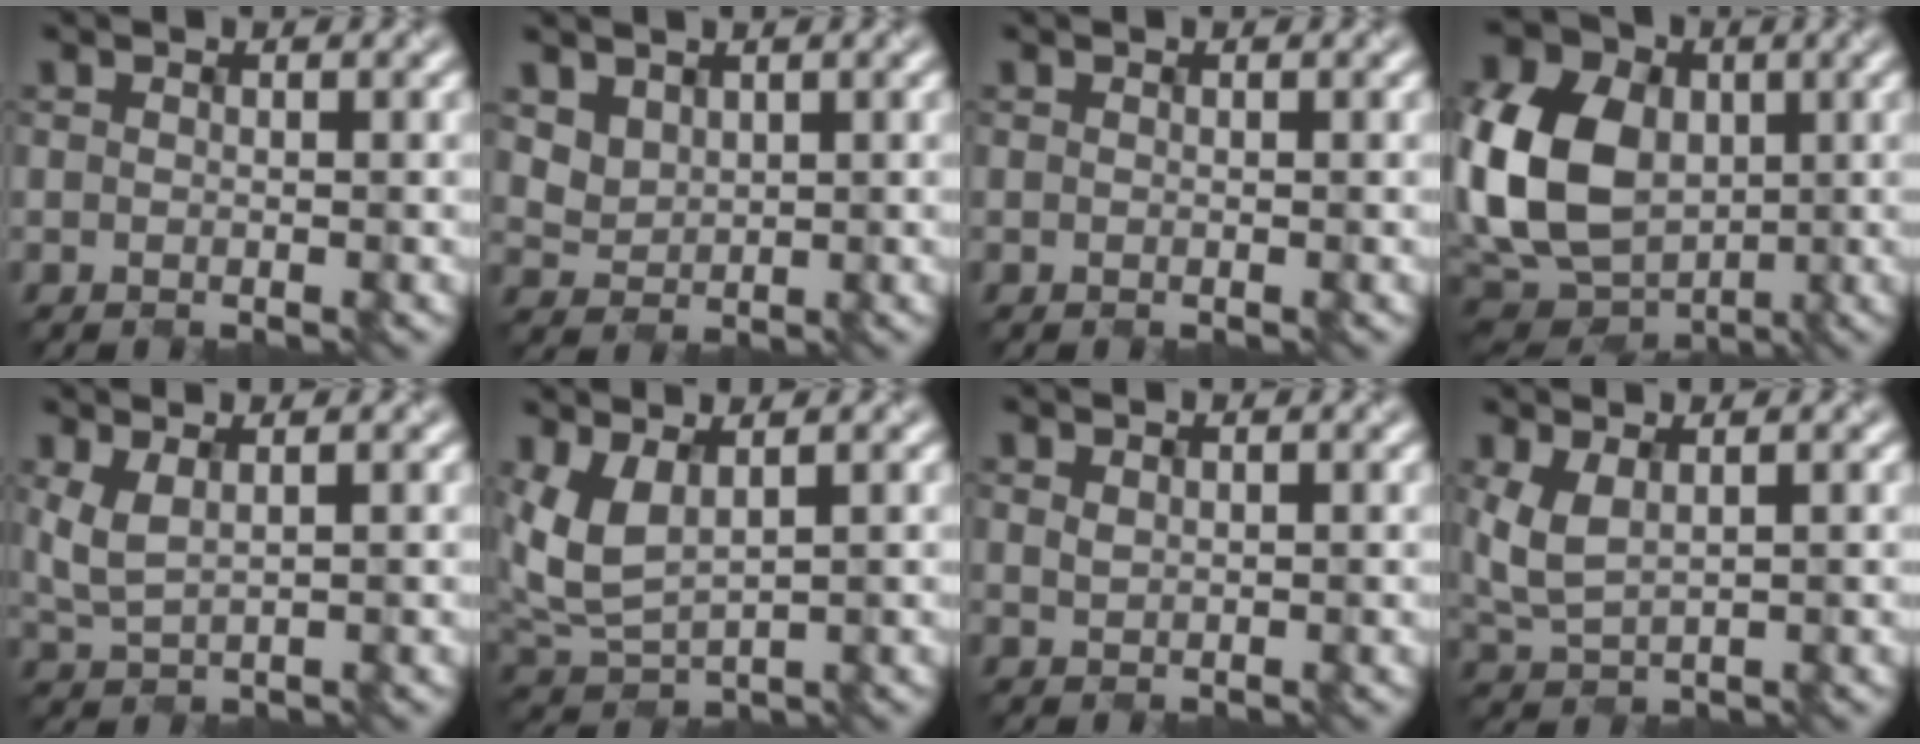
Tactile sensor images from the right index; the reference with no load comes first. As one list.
[{"total": 2.2, "force": [1.4, 1.5, 0.7], "torque": [-0.020, -0.005, 0.037]}, {"total": 0.0}, {"total": 12.2, "force": [-0.2, 9.4, 7.8], "torque": [-0.189, -0.001, -0.009]}, {"total": 2.2, "force": [0.9, 0.8, 1.9], "torque": [-0.052, -0.002, 0.021]}, {"total": 3.6, "force": [1.5, 1.7, 2.8], "torque": [-0.077, -0.003, 0.037]}, {"total": 0.6, "force": [0.4, 0.3, 0.3], "torque": [-0.009, -0.001, 0.010]}, {"total": 2.9, "force": [0.9, 1.4, 2.3], "torque": [-0.062, -0.001, 0.023]}]